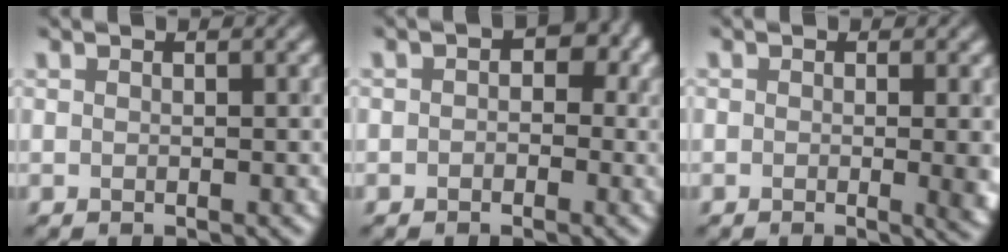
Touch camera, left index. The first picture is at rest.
{"total": 2.7, "force": [0.2, 2.0, 1.7], "torque": [-0.007, 0.004, -0.009]}
{"total": 4.1, "force": [-0.4, 1.7, 3.7], "torque": [-0.031, -0.007, -0.004]}